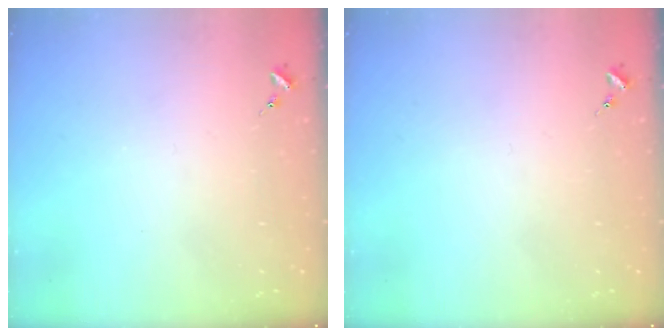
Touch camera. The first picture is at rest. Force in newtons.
{"total": 0.0}